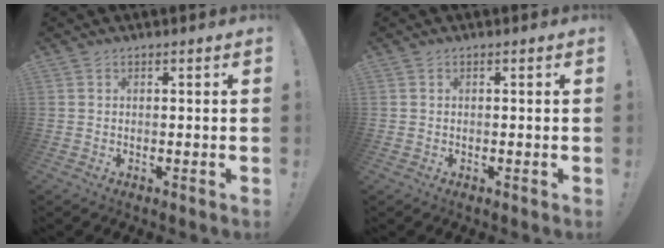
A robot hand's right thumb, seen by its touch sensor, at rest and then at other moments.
{"total": 0.5, "force": [-0.4, 0.3, 0.1], "torque": [-0.010, 0.004, -0.006]}